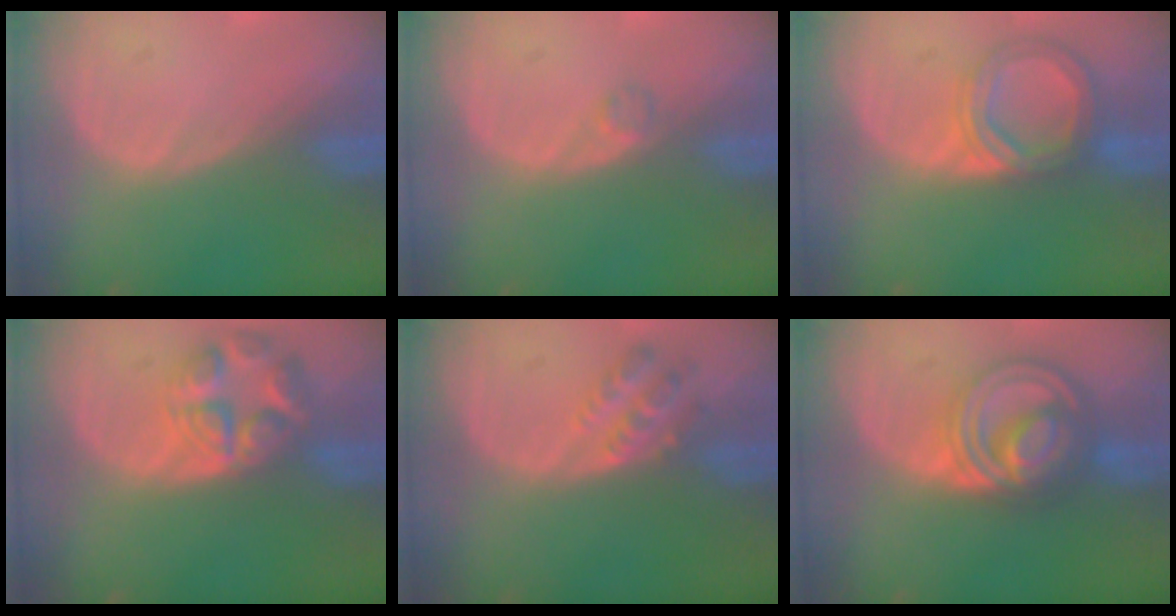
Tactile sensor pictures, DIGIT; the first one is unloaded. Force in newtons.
{"total": 1.2, "press": 1.2, "slide": 0.1}
{"total": 6.7, "press": 6.2, "slide": 2.5}
{"total": 7.6, "press": 6.8, "slide": 3.4}
{"total": 4.4, "press": 3.9, "slide": 2.0}
{"total": 9.0, "press": 9.0, "slide": 0.6}